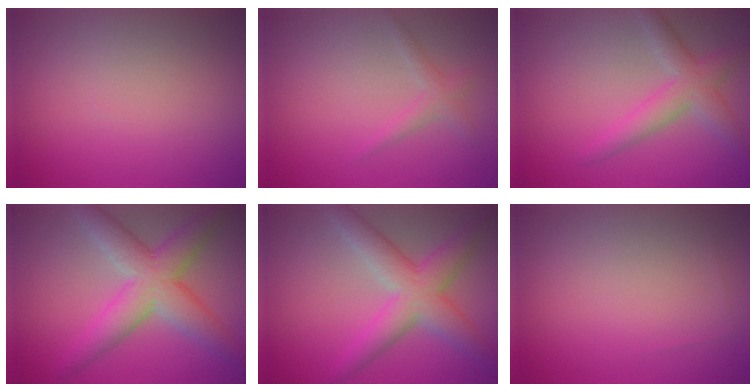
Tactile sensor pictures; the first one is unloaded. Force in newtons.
{"total": 1.5, "press": 1.5, "slide": 0.0}
{"total": 3.6, "press": 3.5, "slide": 0.3}
{"total": 6.5, "press": 6.5, "slide": 0.3}
{"total": 5.7, "press": 5.6, "slide": 0.4}
{"total": 0.0}